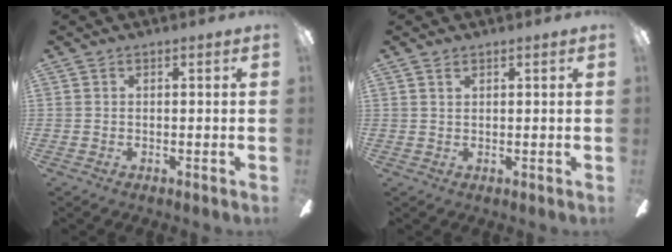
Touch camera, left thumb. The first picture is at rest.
{"total": 1.1, "force": [0.9, 0.6, 0.5], "torque": [-0.012, 0.001, 0.016]}